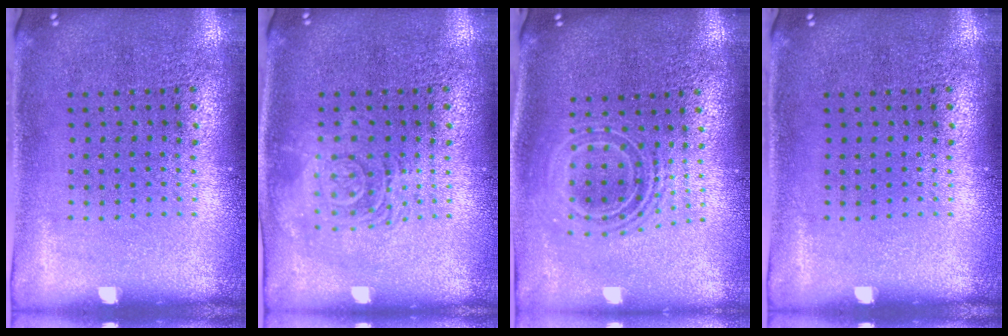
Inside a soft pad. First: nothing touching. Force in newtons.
{"total": 2.8, "press": 2.8, "slide": 0.4}
{"total": 1.8, "press": 1.4, "slide": 1.1}
{"total": 0.0}